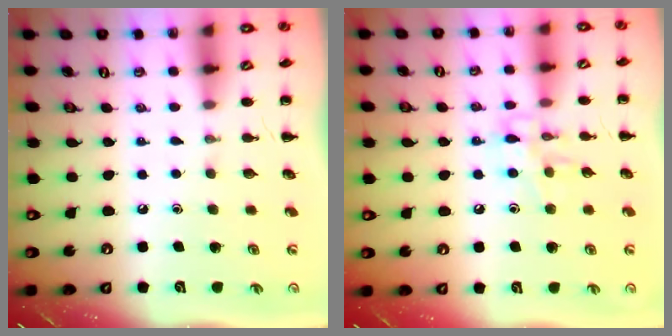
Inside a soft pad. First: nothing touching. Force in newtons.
{"total": 8.7, "press": 8.7, "slide": 0.2}